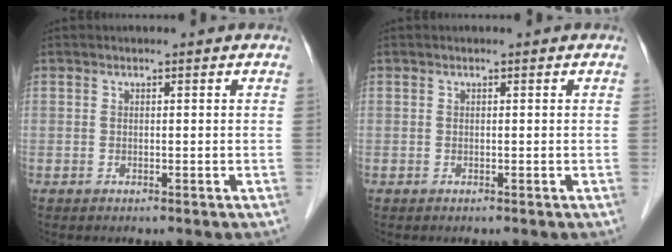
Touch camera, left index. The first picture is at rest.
{"total": 0.0}